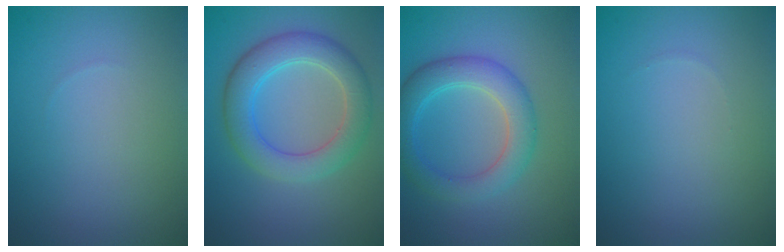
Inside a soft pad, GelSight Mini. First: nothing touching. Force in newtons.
{"total": 5.3, "press": 5.2, "slide": 0.4}
{"total": 4.5, "press": 4.5, "slide": 0.1}
{"total": 0.0}